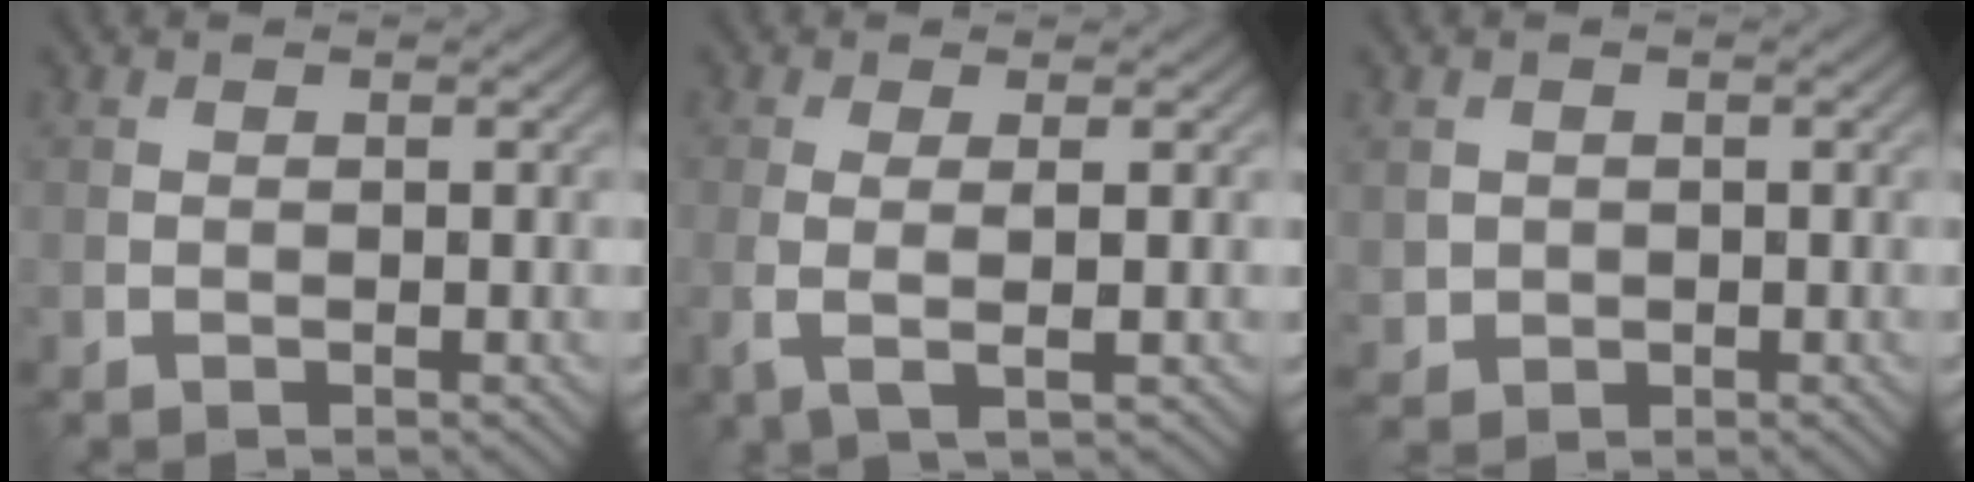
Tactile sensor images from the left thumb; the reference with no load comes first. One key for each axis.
{"total": 2.8, "fx": 0.0, "fy": 0.5, "fz": 2.8, "tx": -0.057, "ty": 0.000, "tz": -0.003}
{"total": 1.8, "fx": 0.2, "fy": 1.8, "fz": 0.3, "tx": -0.015, "ty": -0.009, "tz": 0.007}